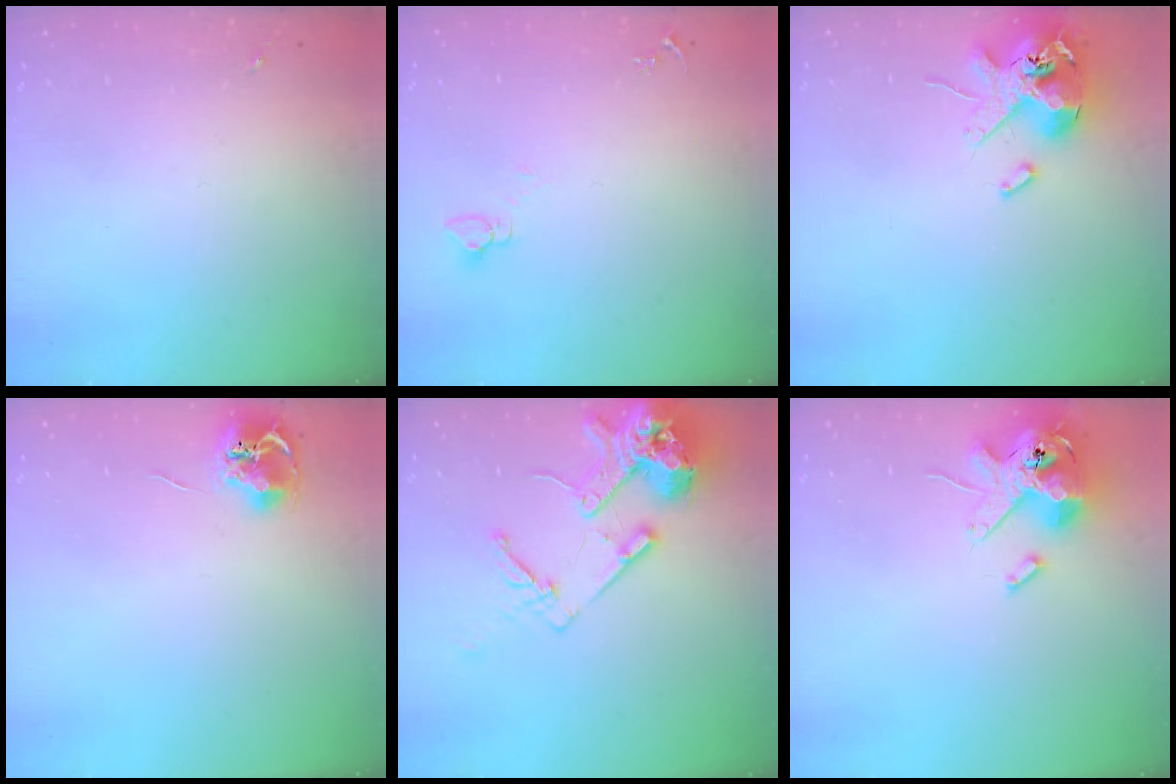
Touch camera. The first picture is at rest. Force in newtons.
{"total": 2.7, "press": 2.7, "slide": 0.1}
{"total": 14.1, "press": 13.9, "slide": 2.5}
{"total": 7.6, "press": 7.5, "slide": 0.6}
{"total": 17.0, "press": 16.8, "slide": 2.4}
{"total": 14.8, "press": 14.5, "slide": 2.9}